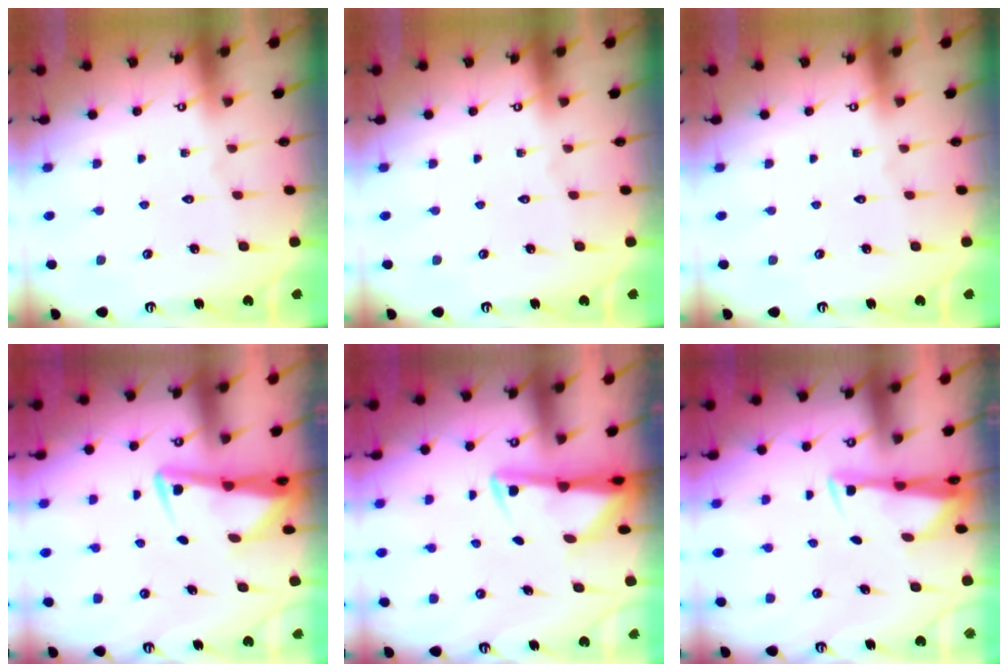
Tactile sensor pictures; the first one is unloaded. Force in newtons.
{"total": 0.0}
{"total": 0.0}
{"total": 3.6, "press": 3.6, "slide": 0.6}
{"total": 2.9, "press": 2.8, "slide": 0.5}
{"total": 3.3, "press": 3.2, "slide": 0.8}